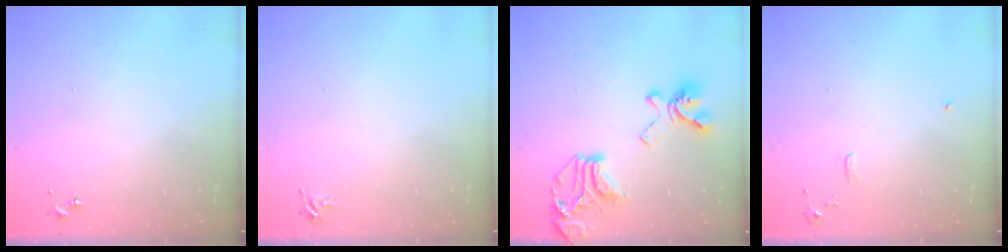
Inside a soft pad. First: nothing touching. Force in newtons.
{"total": 4.4, "press": 4.4, "slide": 0.6}
{"total": 21.7, "press": 21.6, "slide": 2.0}
{"total": 6.0, "press": 6.0, "slide": 0.7}